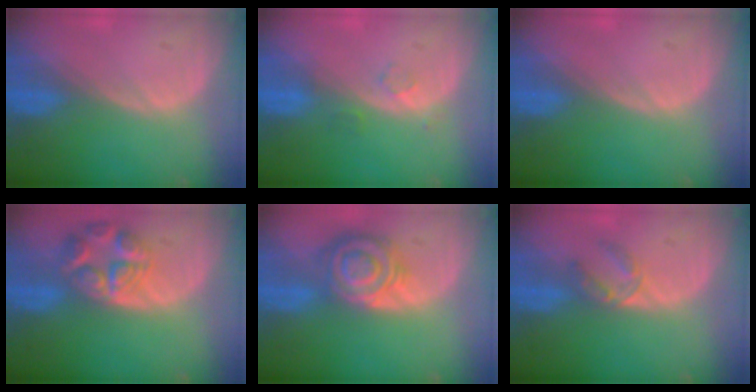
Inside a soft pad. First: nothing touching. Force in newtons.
{"total": 1.7, "press": 1.7, "slide": 0.2}
{"total": 0.0}
{"total": 7.8, "press": 7.0, "slide": 3.5}
{"total": 8.4, "press": 7.3, "slide": 4.2}
{"total": 3.4, "press": 3.2, "slide": 1.0}